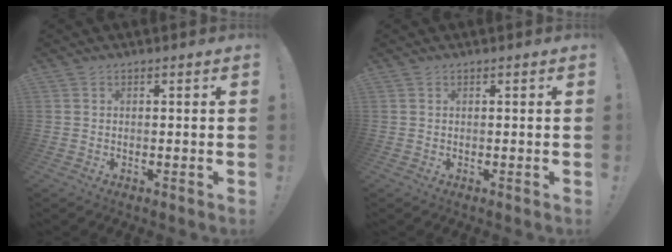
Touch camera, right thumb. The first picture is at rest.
{"total": 0.0}